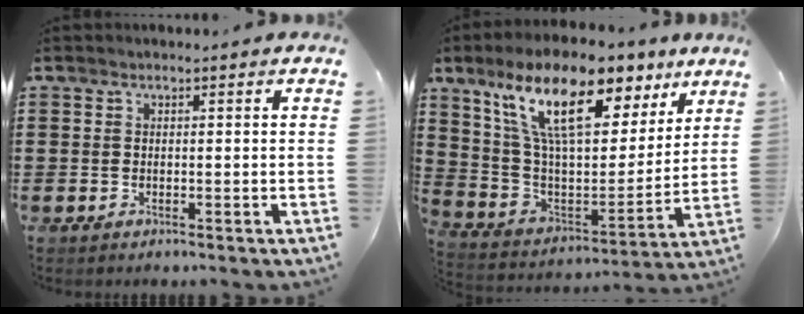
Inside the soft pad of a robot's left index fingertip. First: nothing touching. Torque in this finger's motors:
{"motor_torque": [2.13, 0.00, 1.05, 0.21]}